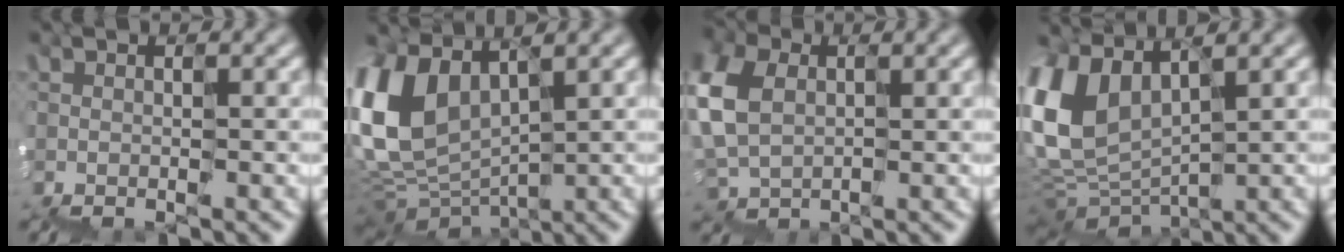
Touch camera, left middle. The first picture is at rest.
{"total": 7.1, "force": [3.1, 4.7, 4.3], "torque": [-0.144, 0.015, 0.059]}
{"total": 4.6, "force": [1.1, 4.0, 1.9], "torque": [-0.070, 0.022, 0.023]}
{"total": 6.3, "force": [3.1, 4.0, 3.7], "torque": [-0.136, 0.017, 0.060]}